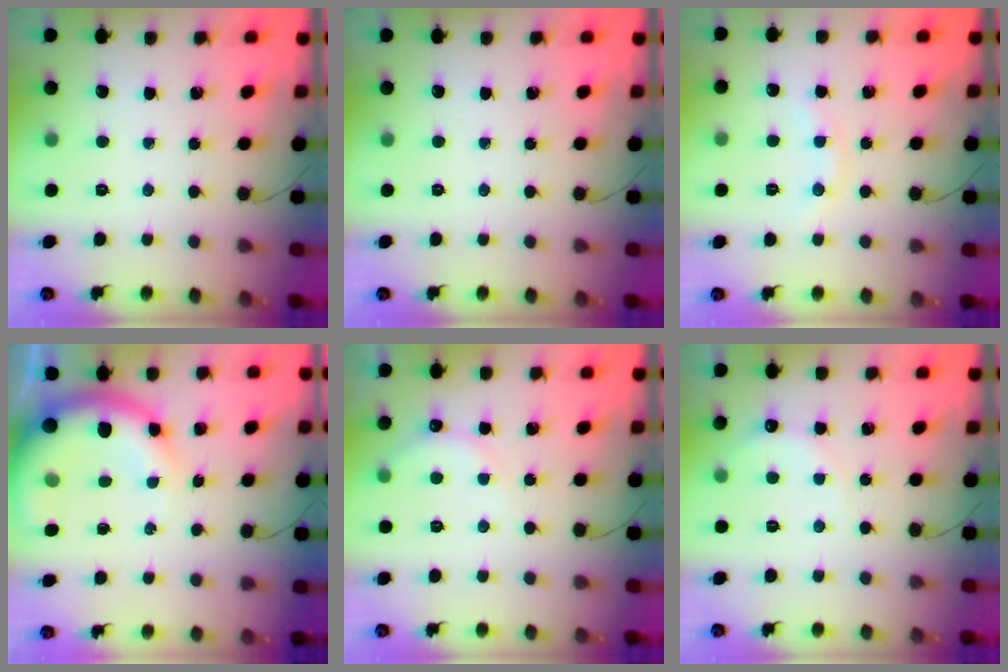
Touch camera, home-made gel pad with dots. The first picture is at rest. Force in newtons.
{"total": 0.0}
{"total": 5.2, "press": 5.1, "slide": 1.0}
{"total": 13.0, "press": 12.7, "slide": 2.8}
{"total": 7.6, "press": 7.5, "slide": 1.3}
{"total": 3.8, "press": 3.6, "slide": 0.9}